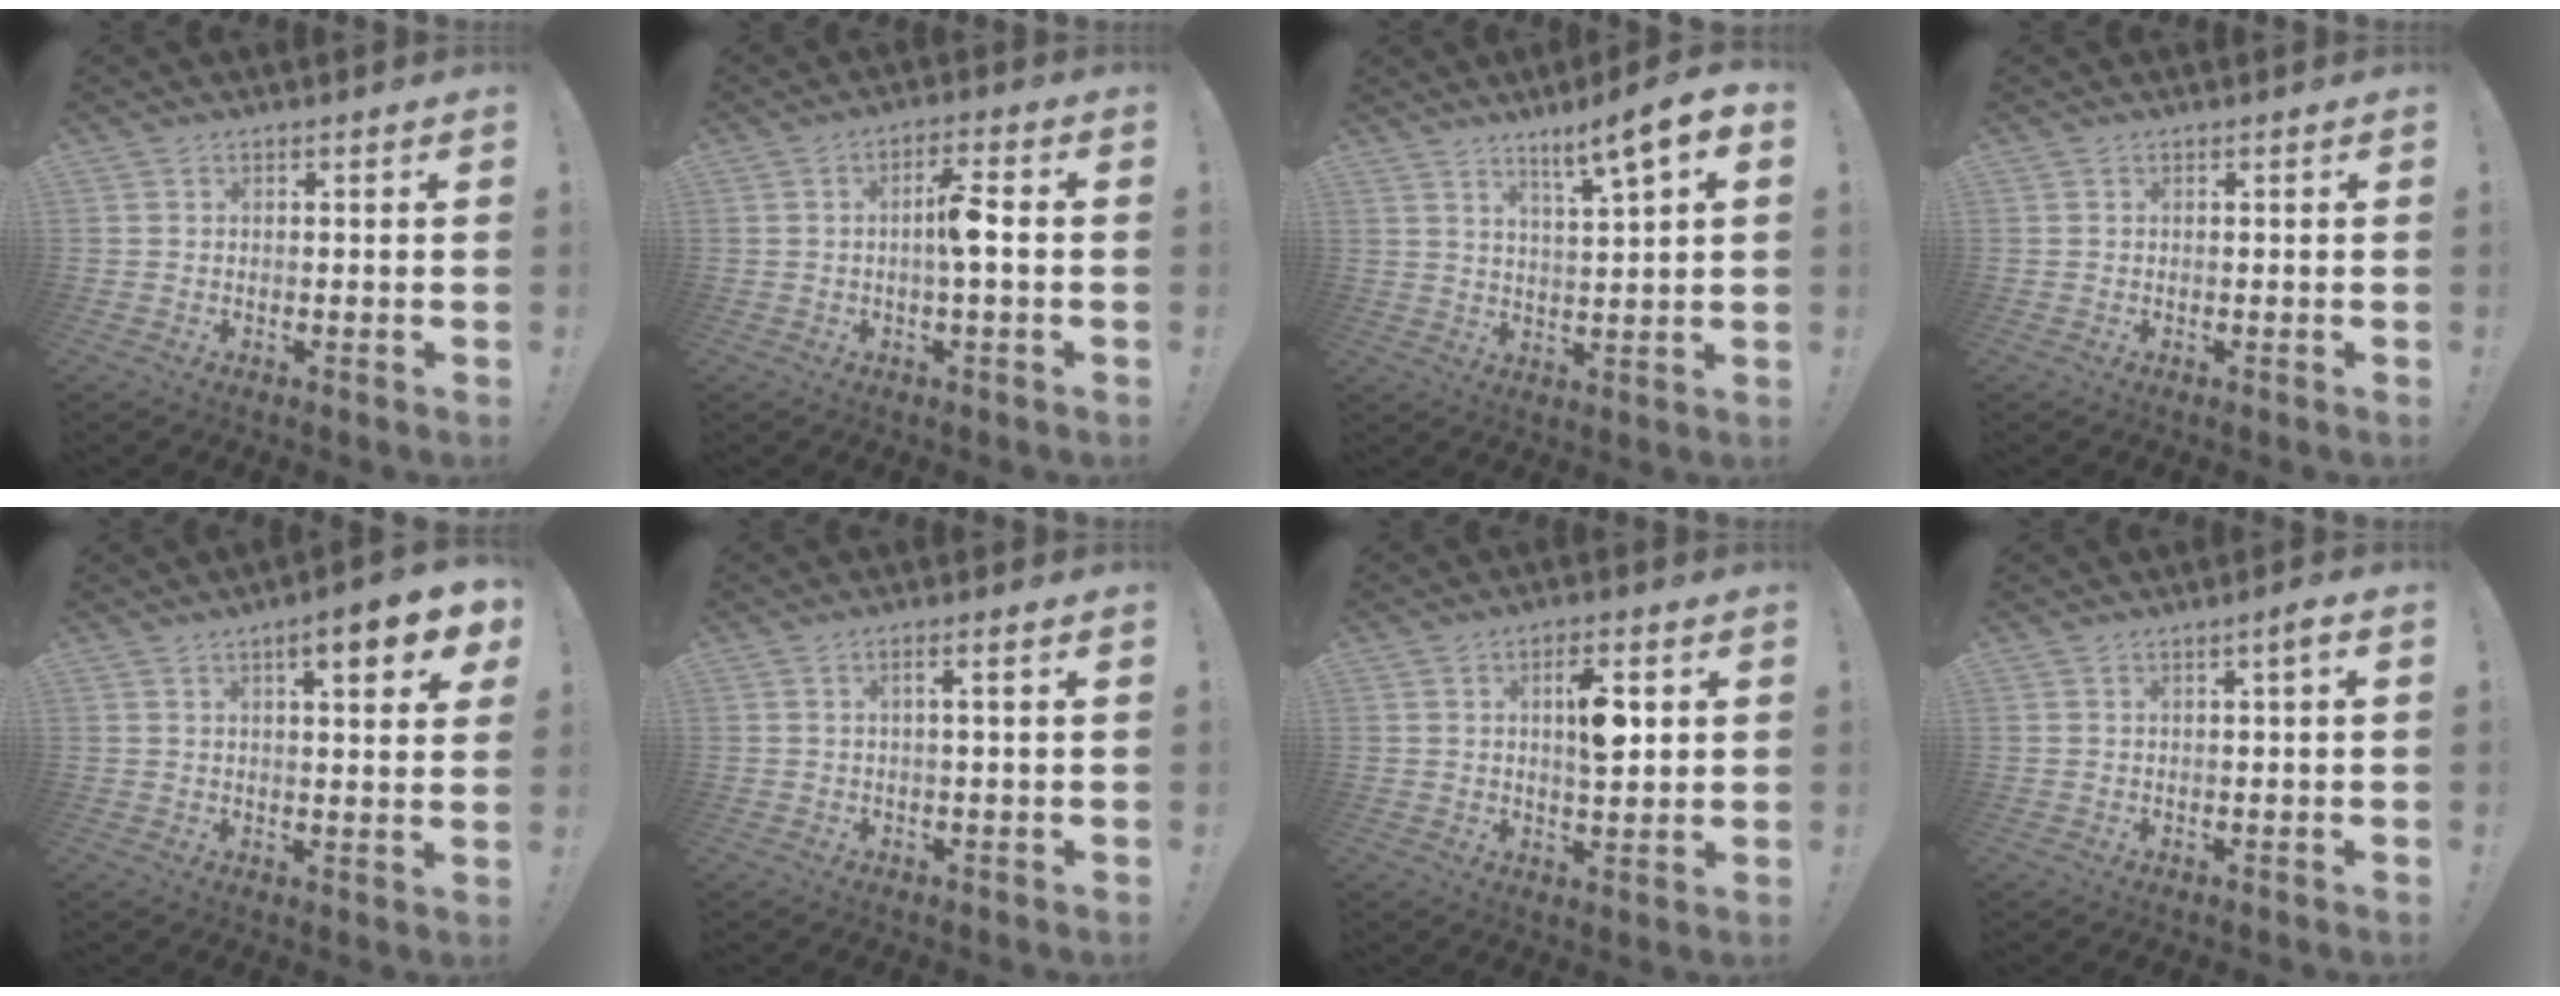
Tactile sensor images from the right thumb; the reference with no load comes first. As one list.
[{"total": 7.2, "force": [-0.5, 1.0, 7.1], "torque": [-0.117, 0.009, -0.013]}, {"total": 9.1, "force": [5.5, 0.5, 7.3], "torque": [-0.101, -0.038, 0.081]}, {"total": 0.0}, {"total": 9.4, "force": [4.3, 1.8, 8.2], "torque": [-0.100, -0.021, 0.062]}, {"total": 3.0, "force": [0.4, -0.2, 3.0], "torque": [-0.047, -0.002, 0.000]}, {"total": 9.1, "force": [2.2, 3.6, 8.1], "torque": [-0.114, -0.008, 0.031]}, {"total": 2.8, "force": [0.7, 0.0, 2.7], "torque": [-0.035, -0.004, 0.005]}]